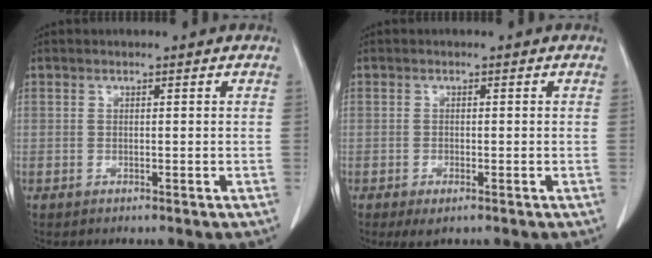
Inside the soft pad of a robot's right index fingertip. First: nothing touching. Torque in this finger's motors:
{"motor_torque": [0.05, -0.01, 0.07, 0.02]}